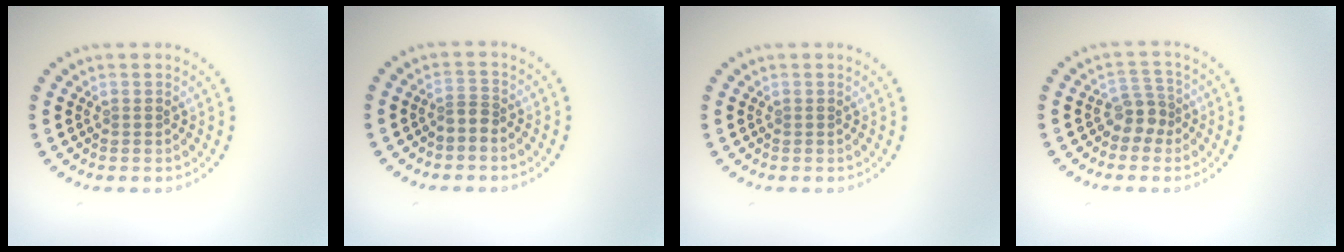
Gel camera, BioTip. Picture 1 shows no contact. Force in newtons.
{"total": 1.2, "press": 0.7, "slide": 0.9}
{"total": 0.0}
{"total": 2.3, "press": 1.8, "slide": 1.5}